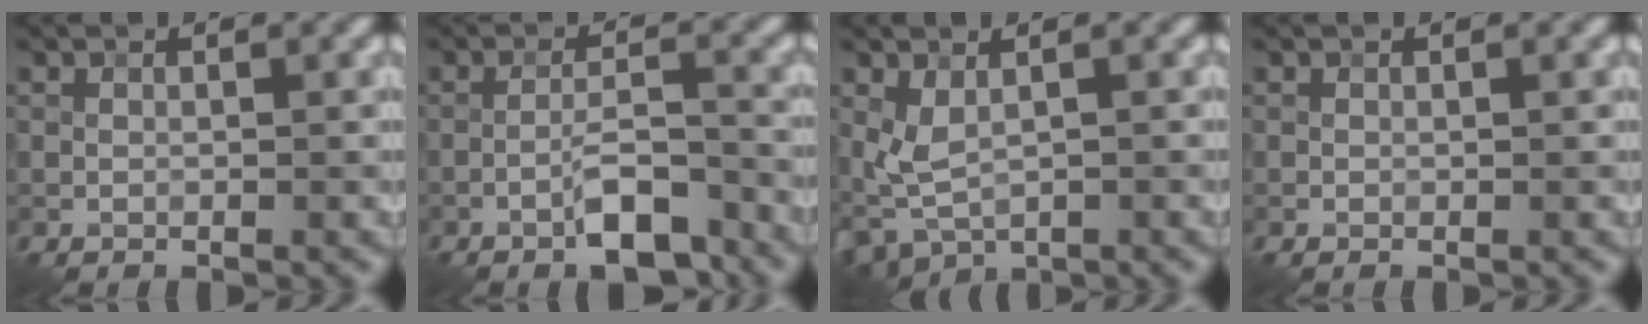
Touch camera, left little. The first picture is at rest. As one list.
[{"total": 4.9, "force": [-3.0, 1.3, 3.6], "torque": [-0.063, 0.008, -0.055]}, {"total": 3.0, "force": [0.2, 1.6, 2.5], "torque": [-0.062, -0.007, 0.008]}, {"total": 0.0}]